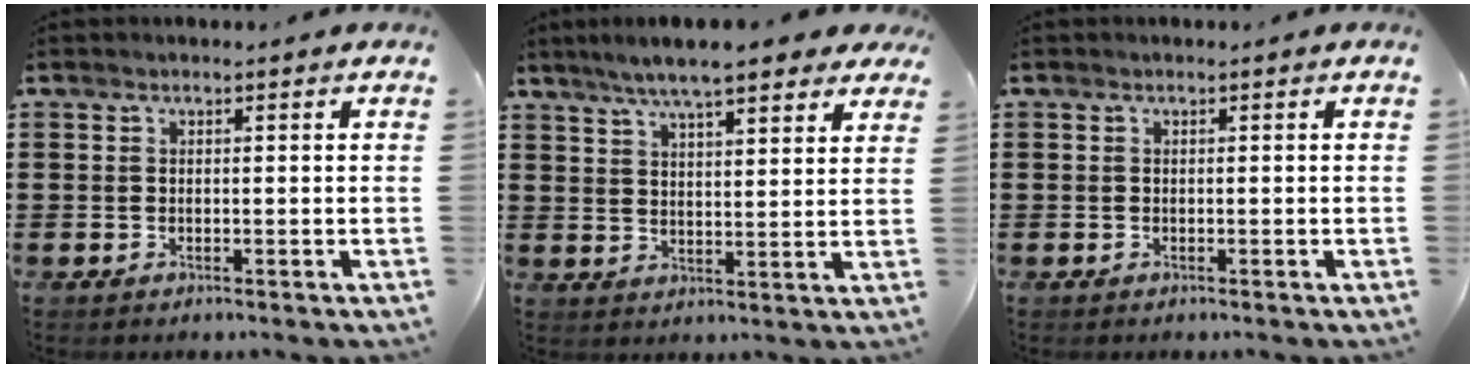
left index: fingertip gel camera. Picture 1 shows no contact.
{"total": 7.6, "force": [6.4, 1.0, 4.0], "torque": [-0.096, -0.009, 0.114]}
{"total": 0.0}